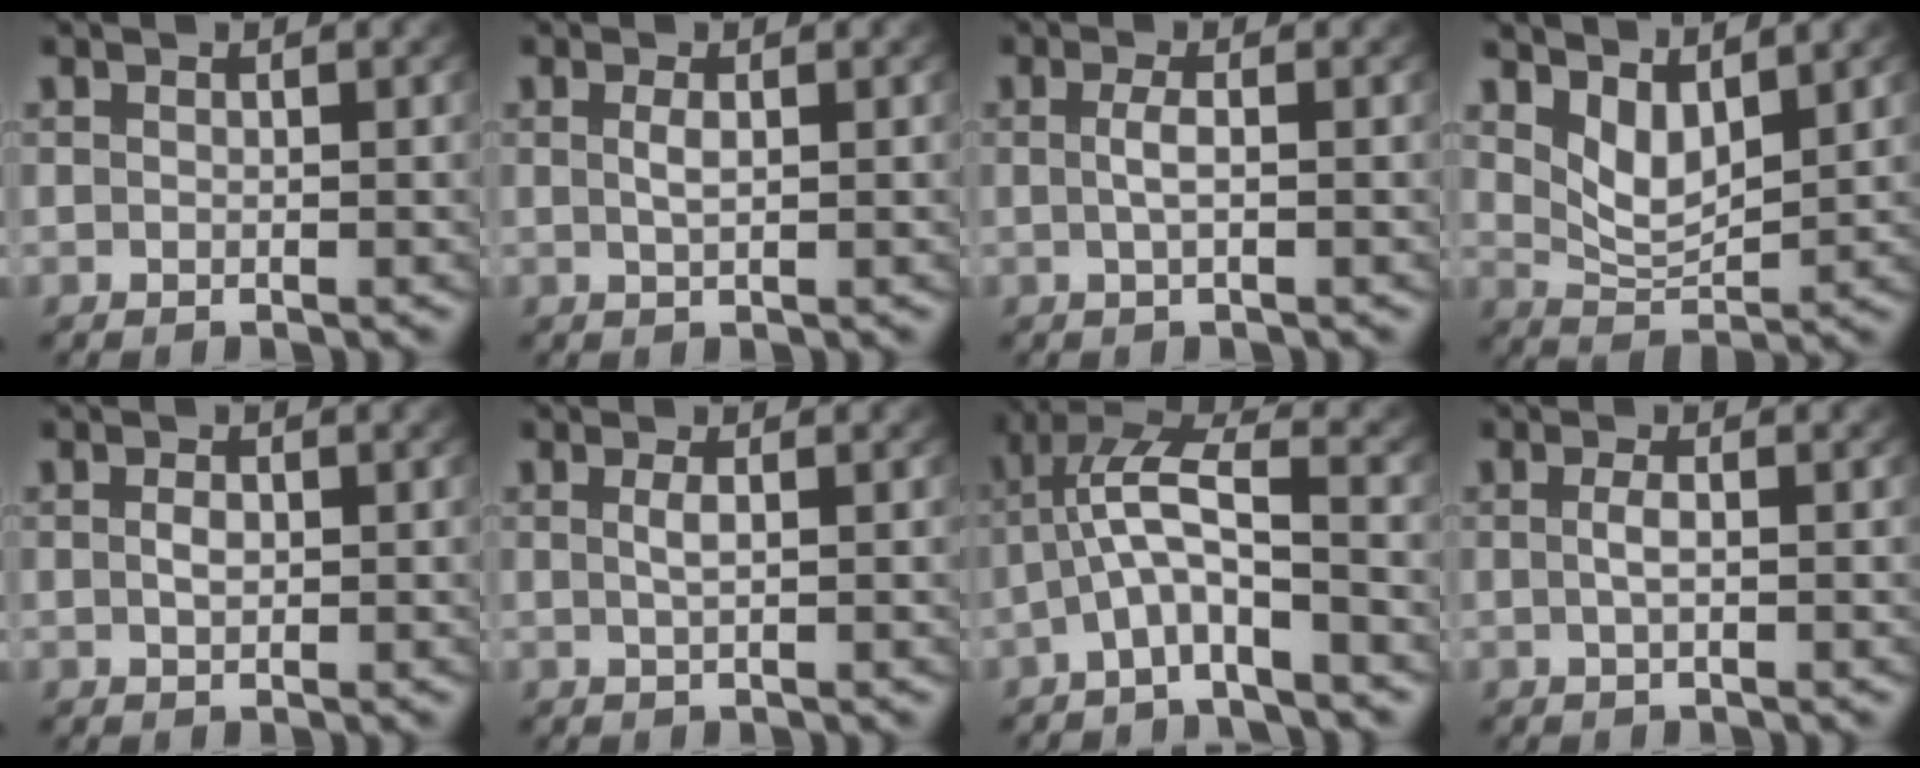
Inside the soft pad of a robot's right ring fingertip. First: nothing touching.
{"total": 1.1, "force": [0.1, 0.1, 1.1], "torque": [-0.027, -0.010, 0.009]}
{"total": 1.5, "force": [-0.3, -0.1, 1.5], "torque": [-0.035, -0.006, -0.001]}
{"total": 5.5, "force": [2.3, 3.4, 3.5], "torque": [-0.066, -0.014, 0.042]}
{"total": 0.9, "force": [-0.1, 0.5, 0.8], "torque": [-0.020, -0.012, 0.005]}
{"total": 1.1, "force": [0.0, -0.1, 1.1], "torque": [-0.028, -0.009, 0.007]}
{"total": 5.3, "force": [-0.5, 2.6, 4.6], "torque": [-0.100, -0.010, -0.008]}
{"total": 1.2, "force": [-0.3, -0.1, 1.1], "torque": [-0.030, -0.008, -0.001]}